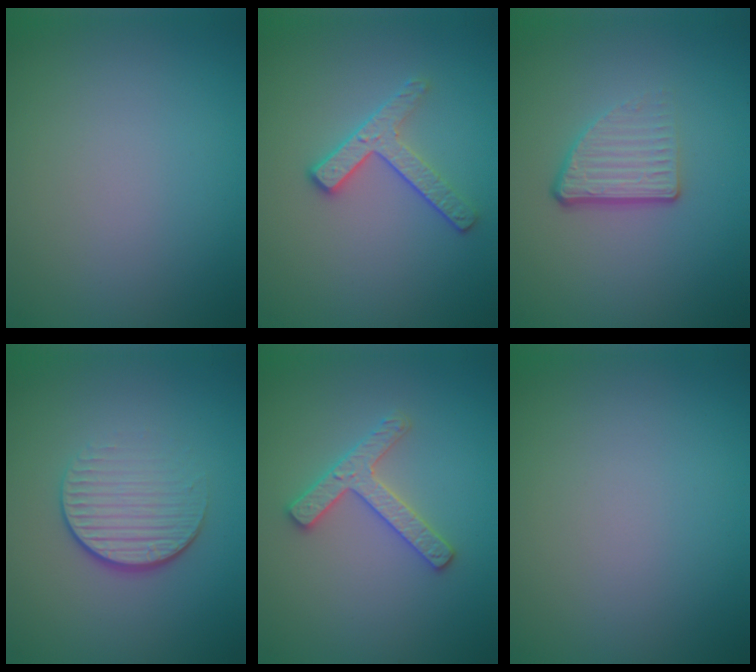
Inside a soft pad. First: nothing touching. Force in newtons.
{"total": 2.8, "press": 2.5, "slide": 1.3}
{"total": 3.6, "press": 2.3, "slide": 2.7}
{"total": 4.0, "press": 2.6, "slide": 3.1}
{"total": 2.7, "press": 2.6, "slide": 0.5}
{"total": 0.0}